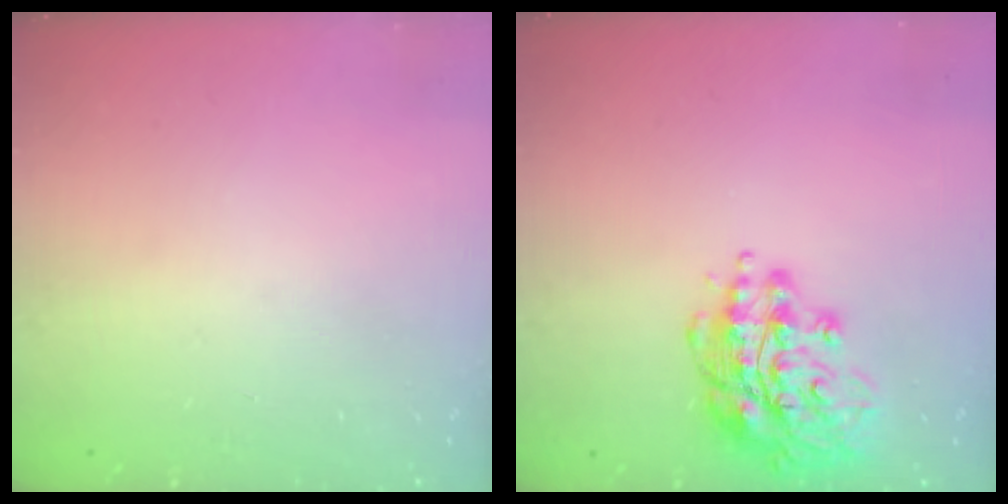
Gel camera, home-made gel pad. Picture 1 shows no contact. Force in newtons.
{"total": 16.0, "press": 15.9, "slide": 1.6}